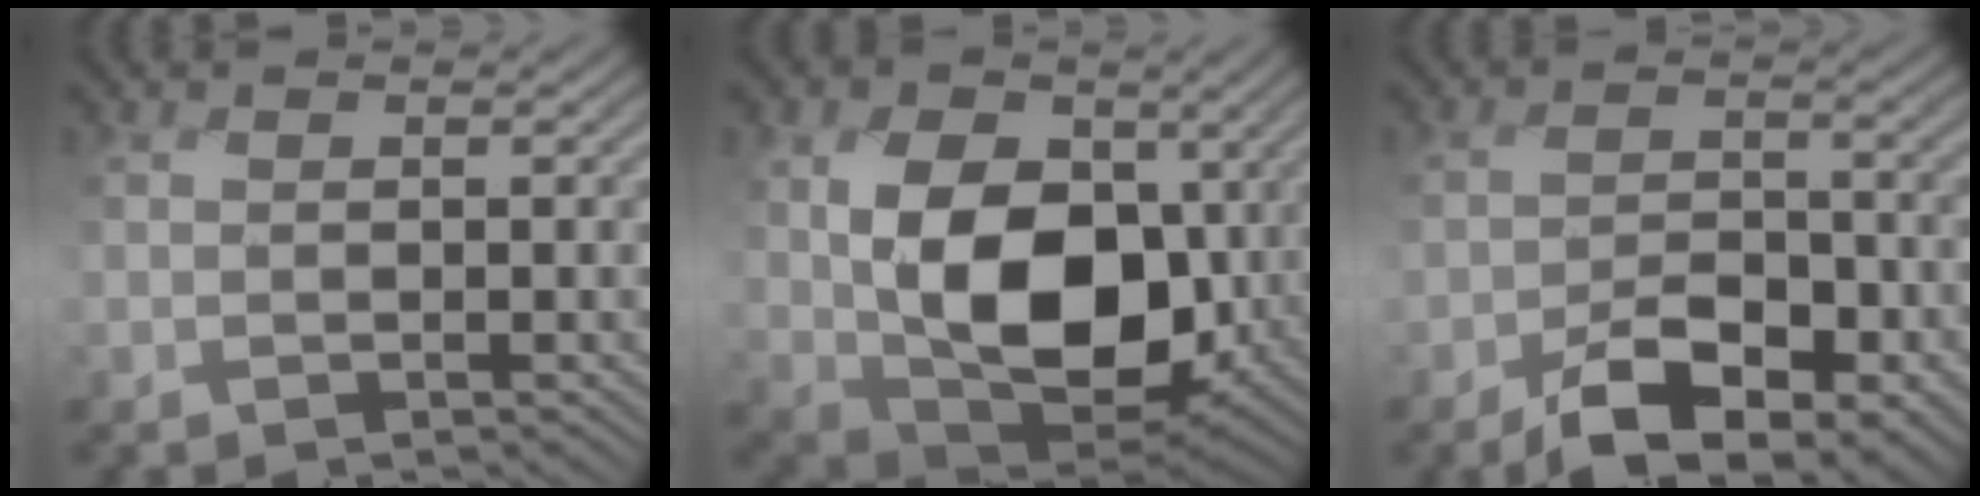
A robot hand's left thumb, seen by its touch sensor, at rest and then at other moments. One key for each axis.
{"total": 13.5, "fx": 0.4, "fy": 9.1, "fz": 10.0, "tx": -0.194, "ty": -0.014, "tz": 0.014}
{"total": 7.2, "fx": -4.6, "fy": 3.5, "fz": 4.3, "tx": -0.074, "ty": -0.009, "tz": -0.083}